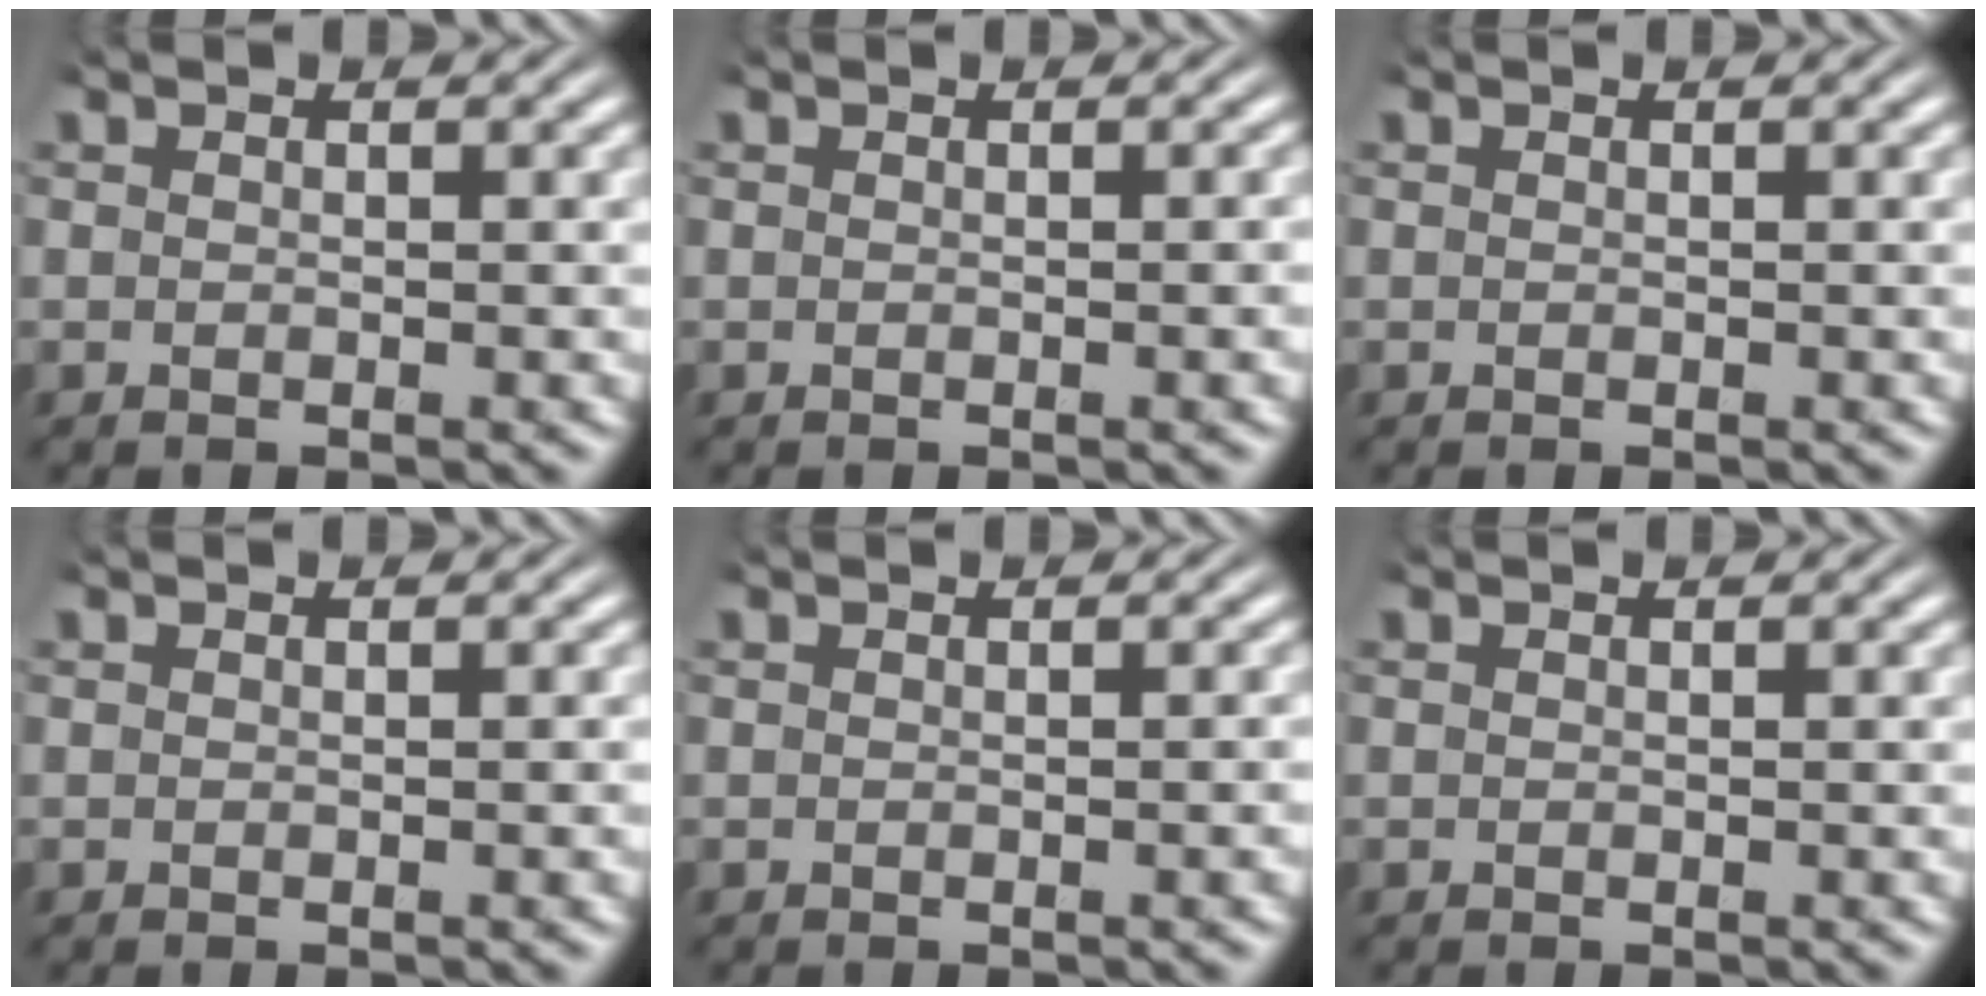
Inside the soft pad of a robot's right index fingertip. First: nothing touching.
{"total": 0.0}
{"total": 0.0}
{"total": 0.0}
{"total": 0.0}
{"total": 0.0}